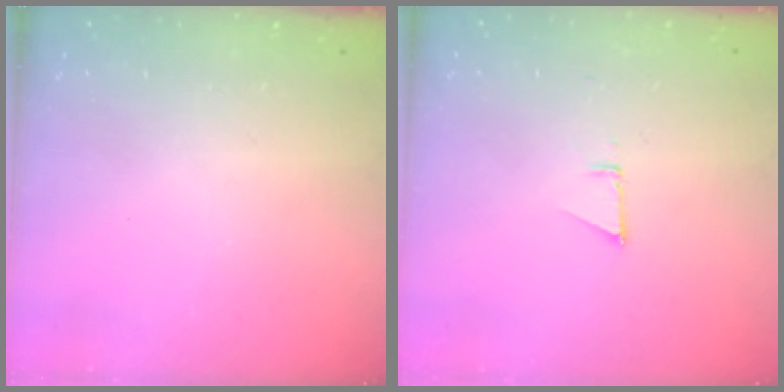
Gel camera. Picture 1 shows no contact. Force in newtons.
{"total": 3.0, "press": 2.9, "slide": 0.8}